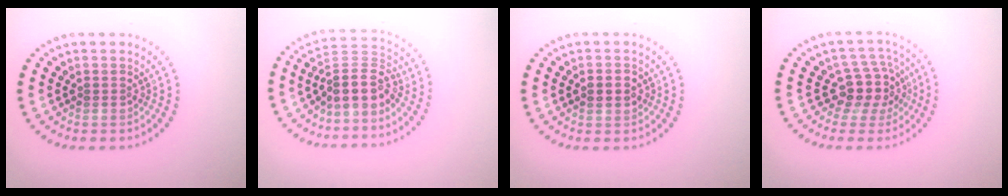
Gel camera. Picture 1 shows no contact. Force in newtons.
{"total": 3.8, "press": 3.0, "slide": 2.4}
{"total": 2.2, "press": 2.2, "slide": 0.2}
{"total": 3.8, "press": 3.0, "slide": 2.3}